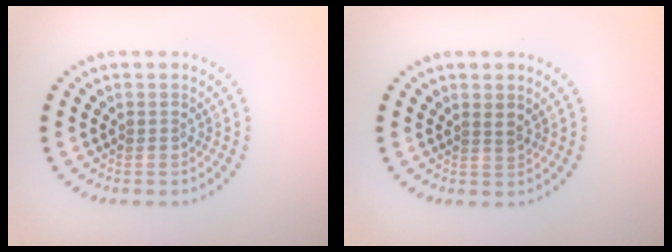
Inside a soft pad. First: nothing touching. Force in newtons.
{"total": 0.8, "press": 0.5, "slide": 0.6}